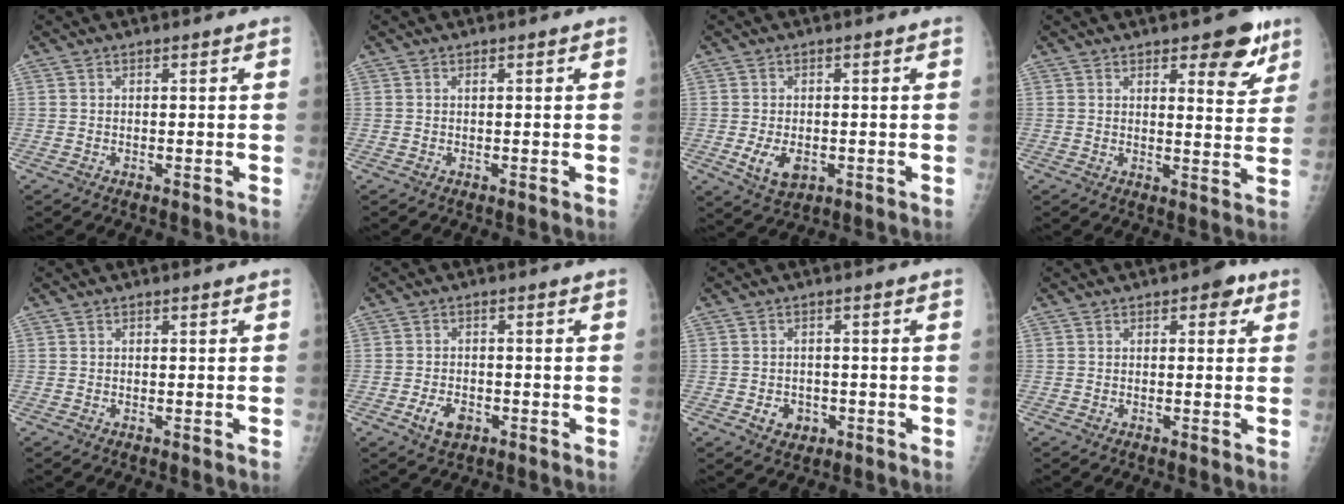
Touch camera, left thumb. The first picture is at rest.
{"total": 0.0}
{"total": 5.3, "force": [-1.2, 3.4, 3.8], "torque": [-0.065, -0.008, -0.013]}
{"total": 8.1, "force": [4.9, 3.2, 5.5], "torque": [-0.040, -0.028, 0.060]}
{"total": 0.0}
{"total": 4.3, "force": [-1.9, 2.7, 2.7], "torque": [-0.042, 0.007, -0.030]}
{"total": 3.7, "force": [-1.3, 3.1, 1.6], "torque": [-0.010, 0.006, -0.011]}
{"total": 3.0, "force": [1.2, 1.8, 2.1], "torque": [-0.007, 0.001, 0.009]}